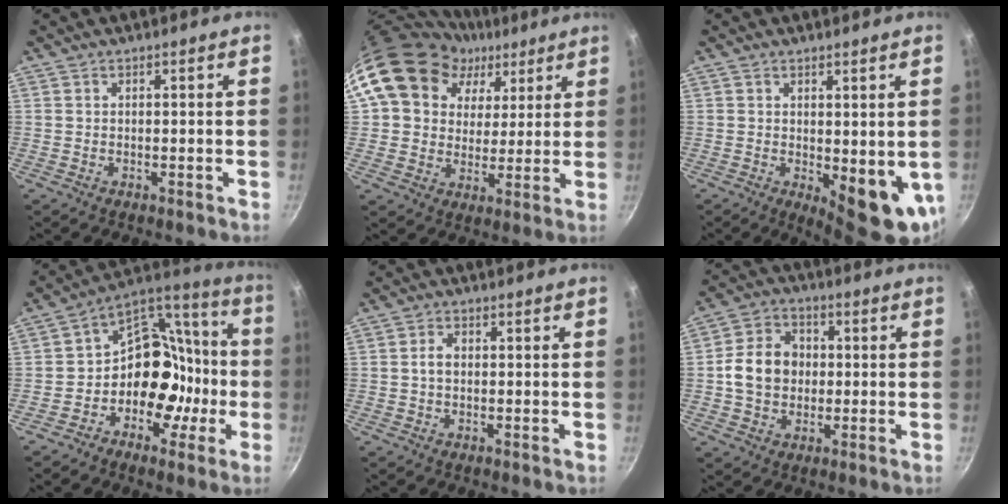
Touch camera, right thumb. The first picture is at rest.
{"total": 16.9, "force": [8.2, 13.0, 7.0], "torque": [-0.096, -0.010, 0.141]}
{"total": 8.9, "force": [0.2, 3.8, 8.0], "torque": [-0.088, -0.010, 0.015]}
{"total": 16.1, "force": [-4.1, 12.9, 8.7], "torque": [-0.067, 0.077, -0.071]}
{"total": 2.3, "force": [0.0, 1.6, 1.7], "torque": [-0.026, 0.007, -0.001]}
{"total": 10.4, "force": [0.1, 8.6, 5.9], "torque": [-0.080, 0.017, -0.009]}